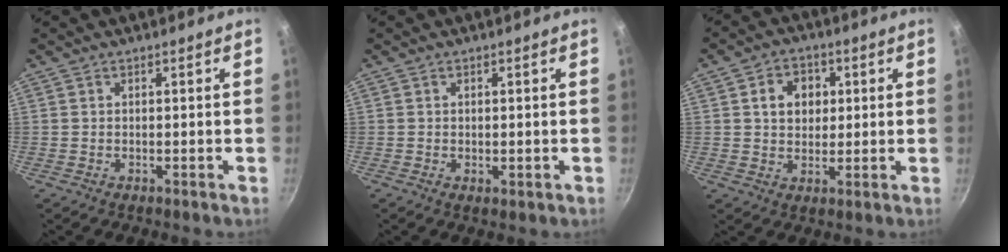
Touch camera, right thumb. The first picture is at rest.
{"total": 1.2, "force": [0.0, 0.7, 0.9], "torque": [-0.012, -0.004, -0.001]}
{"total": 7.2, "force": [1.7, 5.8, 3.9], "torque": [-0.035, 0.005, 0.023]}